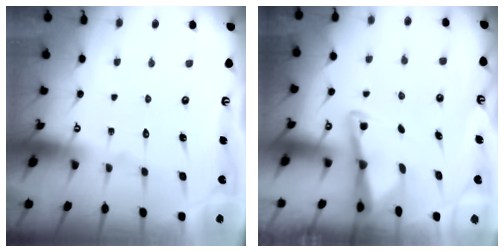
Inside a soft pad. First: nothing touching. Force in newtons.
{"total": 3.1, "press": 3.1, "slide": 0.4}